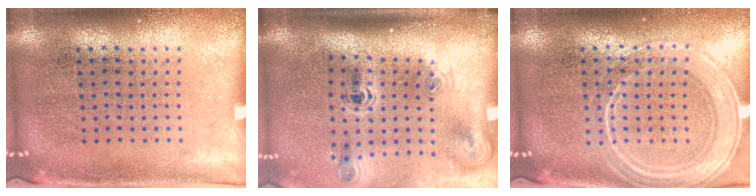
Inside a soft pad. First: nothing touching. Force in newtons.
{"total": 2.4, "press": 1.6, "slide": 1.8}
{"total": 3.4, "press": 3.3, "slide": 0.6}